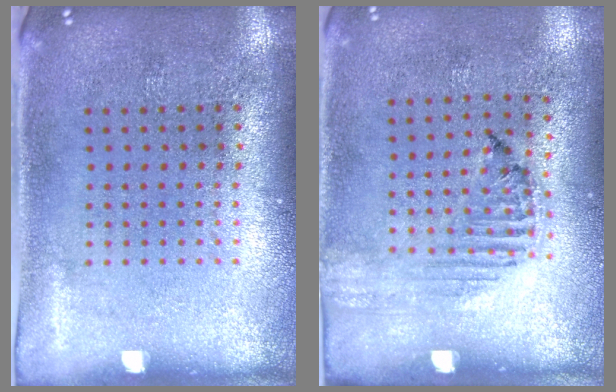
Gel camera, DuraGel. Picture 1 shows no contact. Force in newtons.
{"total": 1.2, "press": 1.1, "slide": 0.2}